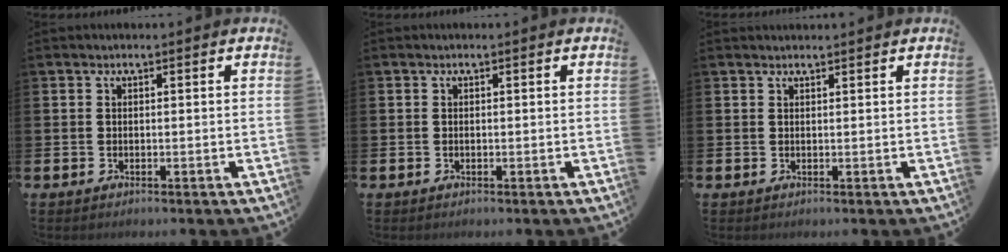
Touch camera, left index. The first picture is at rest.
{"total": 0.0}
{"total": 0.8, "force": [0.8, 0.0, 0.1], "torque": [0.007, -0.004, 0.014]}